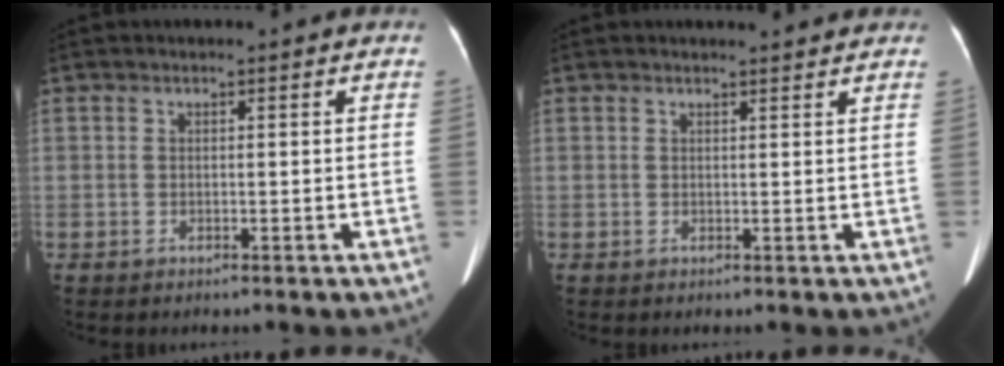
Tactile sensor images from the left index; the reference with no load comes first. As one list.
[{"total": 3.2, "force": [3.1, 0.4, 0.7], "torque": [-0.014, 0.004, 0.030]}]